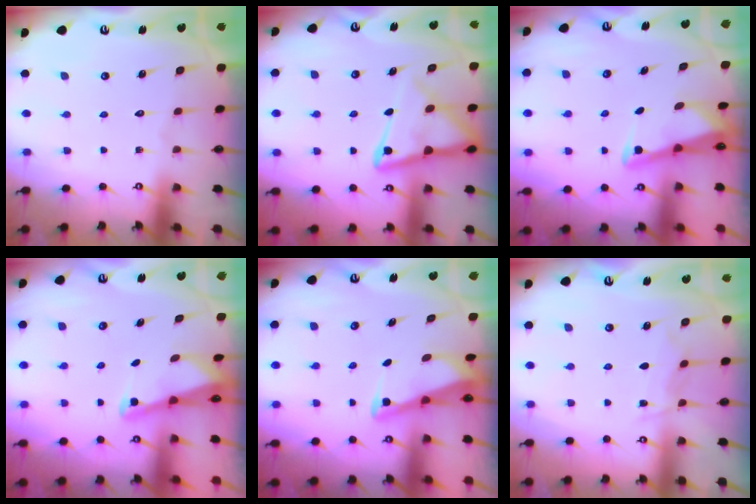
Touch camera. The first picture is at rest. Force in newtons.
{"total": 11.0, "press": 10.9, "slide": 1.2}
{"total": 2.9, "press": 2.9, "slide": 0.3}
{"total": 2.3, "press": 2.2, "slide": 0.3}
{"total": 2.7, "press": 2.7, "slide": 0.3}
{"total": 5.2, "press": 5.2, "slide": 0.7}